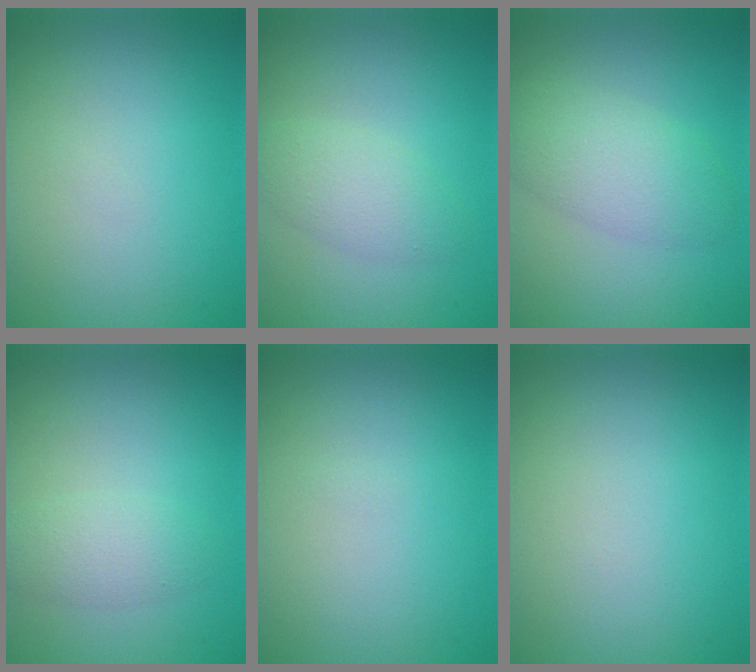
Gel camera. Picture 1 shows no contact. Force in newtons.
{"total": 2.7, "press": 2.7, "slide": 0.2}
{"total": 4.1, "press": 4.1, "slide": 0.3}
{"total": 2.2, "press": 2.2, "slide": 0.1}
{"total": 0.0}
{"total": 0.0}